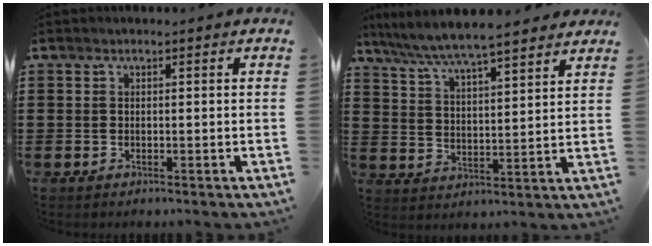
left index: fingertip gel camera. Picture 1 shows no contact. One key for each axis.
{"total": 6.0, "fx": 5.6, "fy": 0.0, "fz": 2.1, "tx": -0.065, "ty": -0.031, "tz": 0.095}